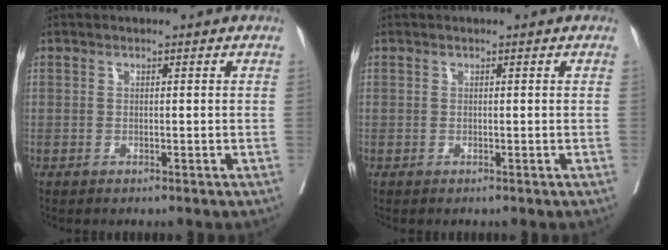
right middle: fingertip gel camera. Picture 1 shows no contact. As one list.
[{"total": 0.0}]